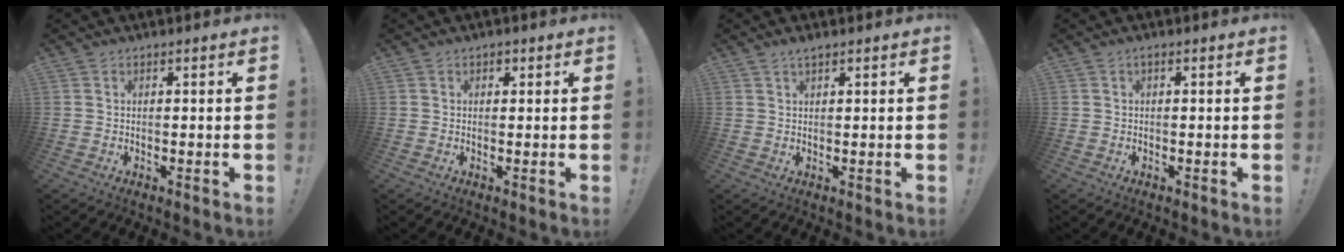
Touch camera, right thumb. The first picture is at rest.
{"total": 1.1, "force": [0.4, 0.9, 0.4], "torque": [0.003, -0.001, 0.005]}
{"total": 1.6, "force": [1.2, 0.3, 1.0], "torque": [-0.019, -0.001, 0.022]}
{"total": 0.7, "force": [-0.2, -0.1, 0.6], "torque": [-0.019, 0.003, -0.003]}